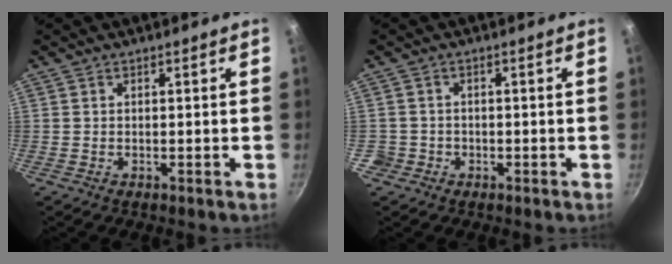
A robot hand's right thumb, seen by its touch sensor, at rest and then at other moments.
{"total": 2.3, "force": [-0.8, 2.2, 0.2], "torque": [0.010, 0.022, -0.009]}